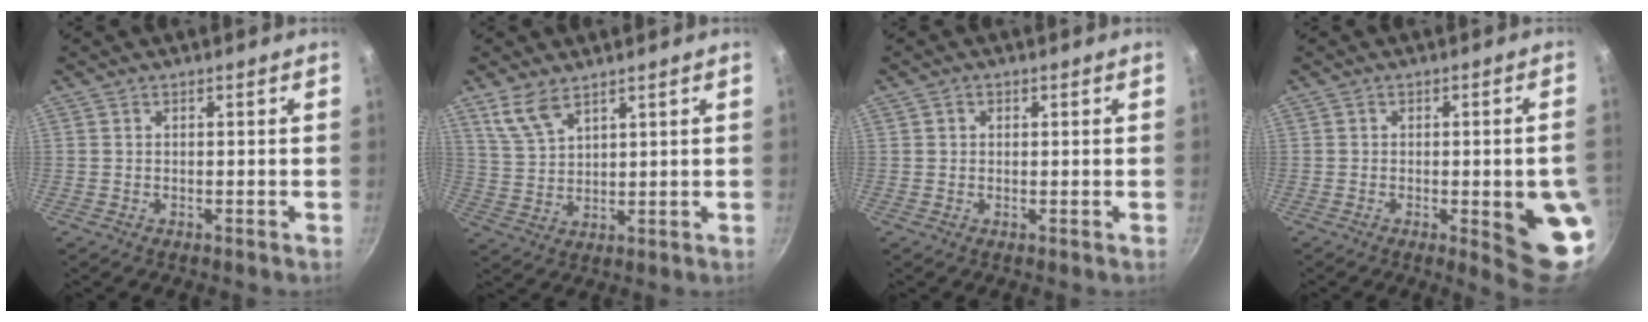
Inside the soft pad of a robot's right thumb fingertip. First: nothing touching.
{"total": 6.2, "force": [4.4, 2.6, 3.4], "torque": [-0.064, -0.018, 0.099]}
{"total": 1.1, "force": [0.3, 1.0, 0.4], "torque": [-0.004, 0.001, 0.003]}
{"total": 10.9, "force": [-2.3, 2.7, 10.3], "torque": [-0.099, 0.006, -0.023]}